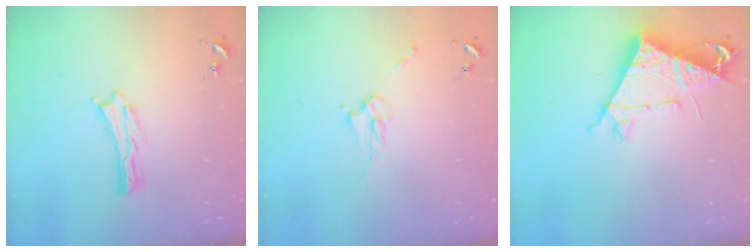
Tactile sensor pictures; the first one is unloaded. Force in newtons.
{"total": 2.9, "press": 2.9, "slide": 0.4}
{"total": 8.0, "press": 7.9, "slide": 1.2}